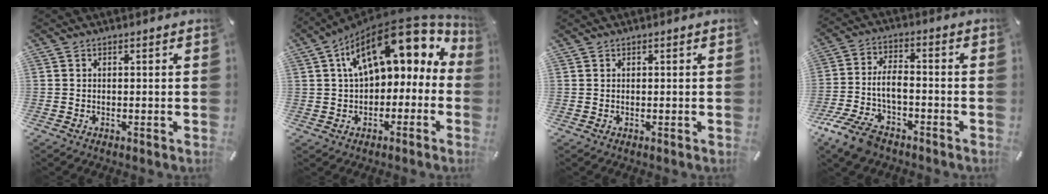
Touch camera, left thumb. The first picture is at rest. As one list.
[{"total": 16.3, "force": [7.3, 8.8, 11.6], "torque": [-0.185, -0.043, 0.125]}, {"total": 0.0}, {"total": 9.8, "force": [-4.9, 5.5, 6.5], "torque": [-0.137, 0.017, -0.092]}]